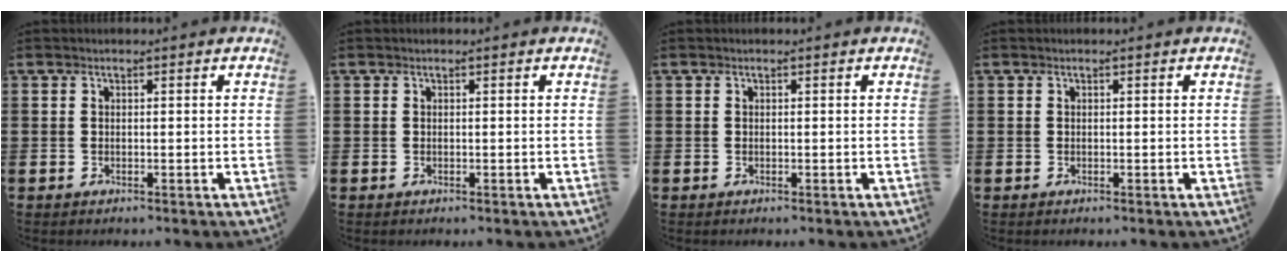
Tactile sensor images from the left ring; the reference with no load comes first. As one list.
[{"total": 0.0}, {"total": 0.0}, {"total": 0.0}]